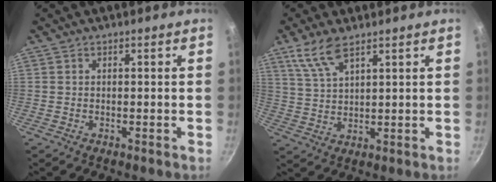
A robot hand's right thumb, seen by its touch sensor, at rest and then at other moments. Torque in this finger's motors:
{"motor_torque": [1.37, 3.62, 0.76, -0.01, 0.48]}